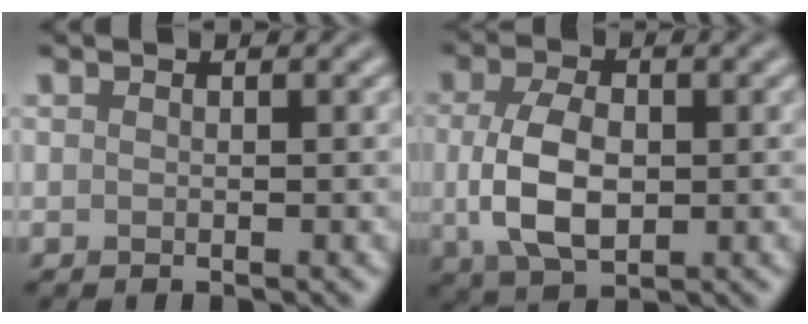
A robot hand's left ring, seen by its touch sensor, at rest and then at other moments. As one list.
[{"total": 5.9, "force": [-0.2, 3.5, 4.7], "torque": [-0.105, -0.004, -0.002]}]